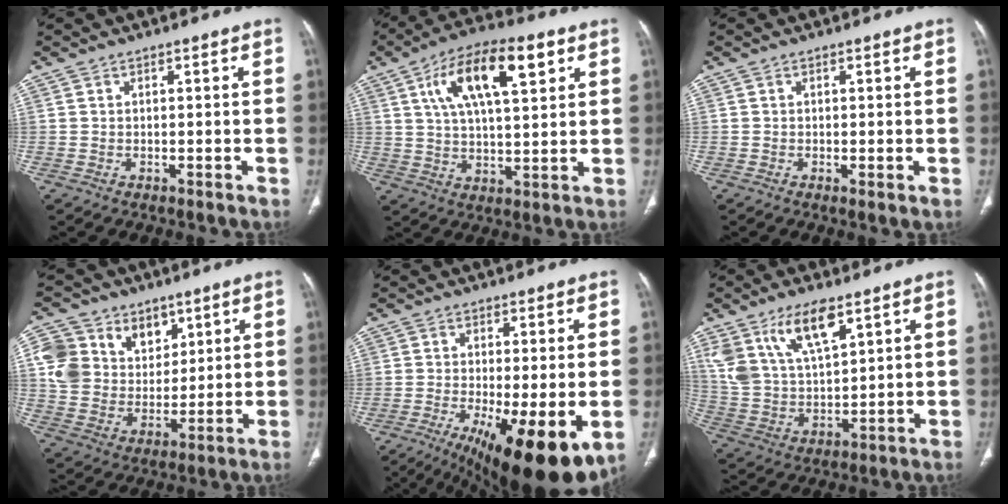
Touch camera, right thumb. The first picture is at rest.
{"total": 16.1, "force": [6.5, 6.3, 13.3], "torque": [-0.212, -0.002, 0.107]}
{"total": 1.1, "force": [-0.2, 0.2, 1.1], "torque": [-0.022, -0.006, -0.003]}
{"total": 14.6, "force": [6.4, 11.8, 5.9], "torque": [-0.075, -0.010, 0.126]}
{"total": 16.5, "force": [-5.9, 4.4, 14.8], "torque": [-0.204, -0.028, -0.078]}
{"total": 13.6, "force": [8.1, 5.7, 9.3], "torque": [-0.164, -0.028, 0.165]}